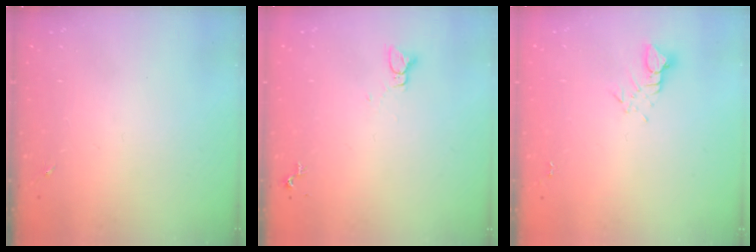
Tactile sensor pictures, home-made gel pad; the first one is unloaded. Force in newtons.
{"total": 2.2, "press": 2.2, "slide": 0.1}
{"total": 3.1, "press": 3.1, "slide": 0.2}